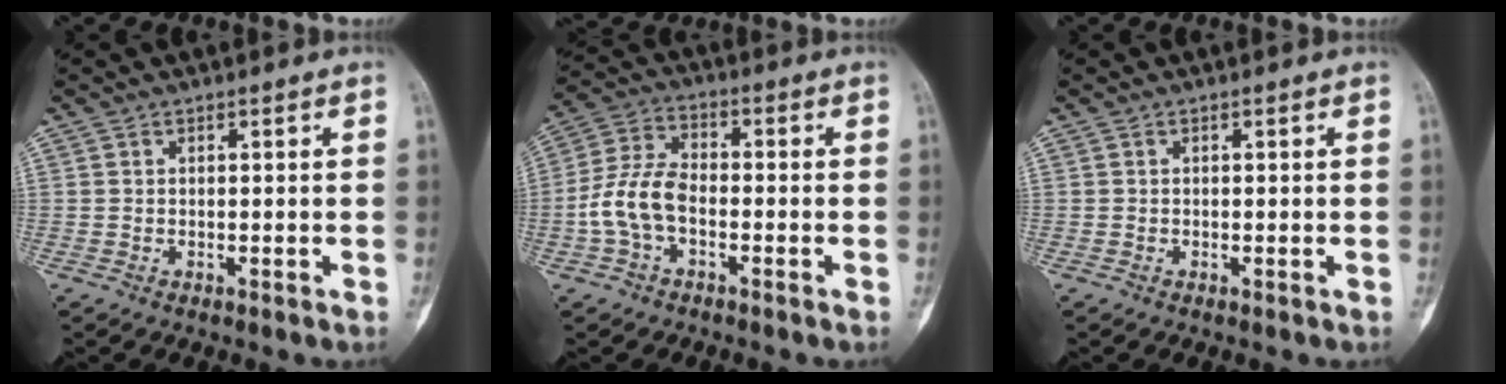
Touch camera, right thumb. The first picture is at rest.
{"total": 9.0, "force": [-2.5, 5.3, 6.9], "torque": [-0.145, 0.031, -0.056]}
{"total": 0.0}